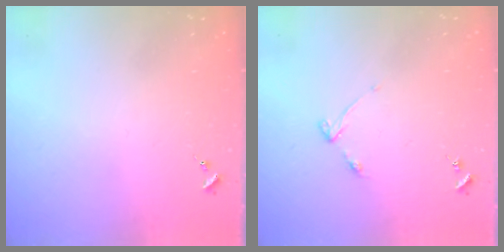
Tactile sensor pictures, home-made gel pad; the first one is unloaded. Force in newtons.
{"total": 2.9, "press": 2.8, "slide": 0.4}